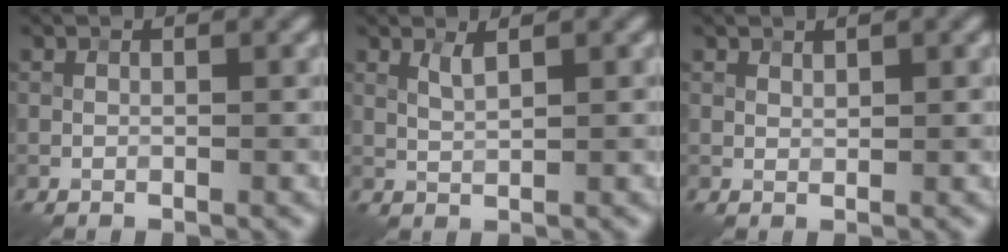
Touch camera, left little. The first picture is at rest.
{"total": 1.3, "force": [0.8, 0.2, 1.0], "torque": [-0.025, 0.001, 0.015]}
{"total": 0.7, "force": [0.7, 0.2, 0.1], "torque": [-0.004, 0.000, 0.014]}